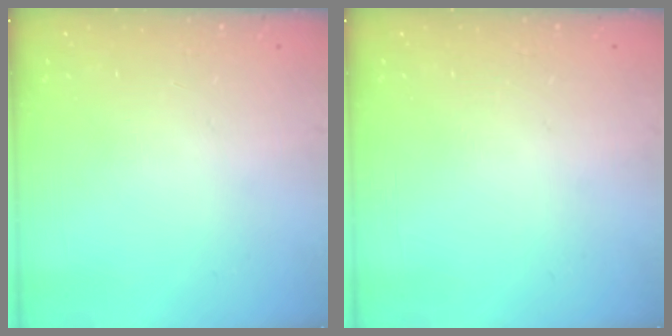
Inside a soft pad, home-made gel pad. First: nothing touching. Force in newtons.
{"total": 0.0}